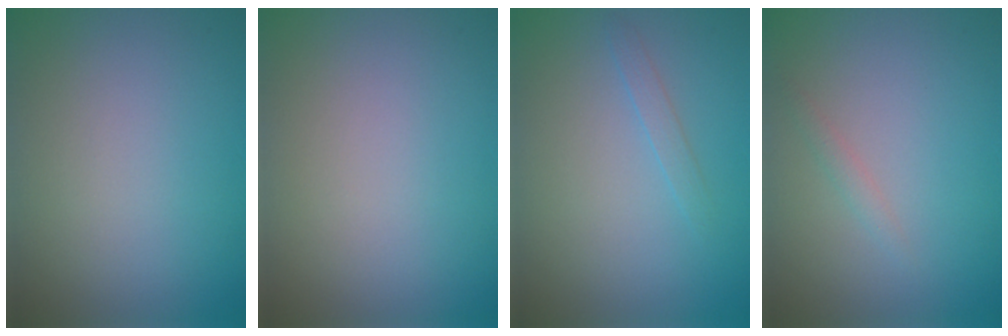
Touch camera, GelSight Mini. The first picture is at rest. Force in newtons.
{"total": 0.0}
{"total": 0.9, "press": 0.9, "slide": 0.1}
{"total": 0.8, "press": 0.8, "slide": 0.0}